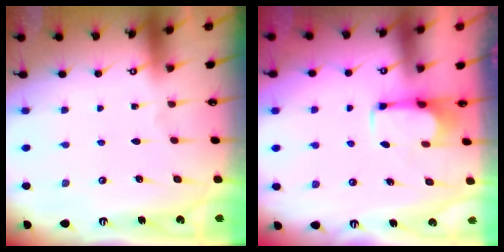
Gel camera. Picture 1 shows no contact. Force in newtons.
{"total": 2.6, "press": 2.4, "slide": 0.9}